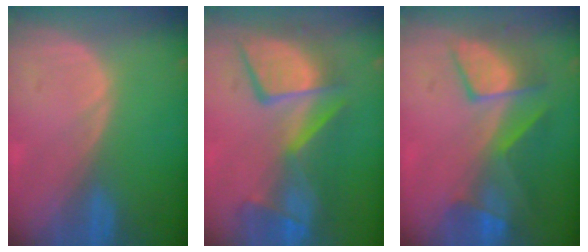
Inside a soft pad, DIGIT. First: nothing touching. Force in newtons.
{"total": 10.8, "press": 10.2, "slide": 3.5}
{"total": 7.6, "press": 7.5, "slide": 1.1}